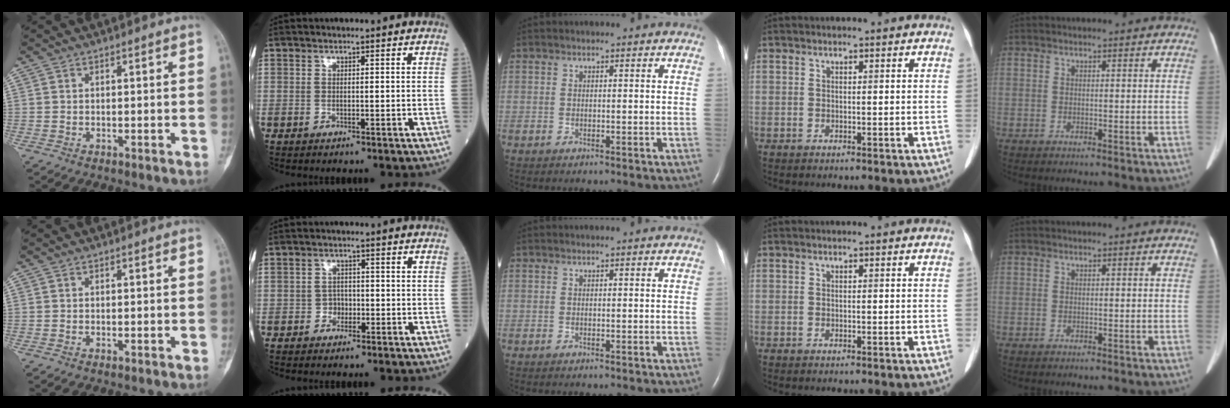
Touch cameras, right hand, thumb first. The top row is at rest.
{"index": {"total": 1.8, "force": [-0.9, 1.4, 0.5], "torque": [0.001, 0.009, -0.017]}}